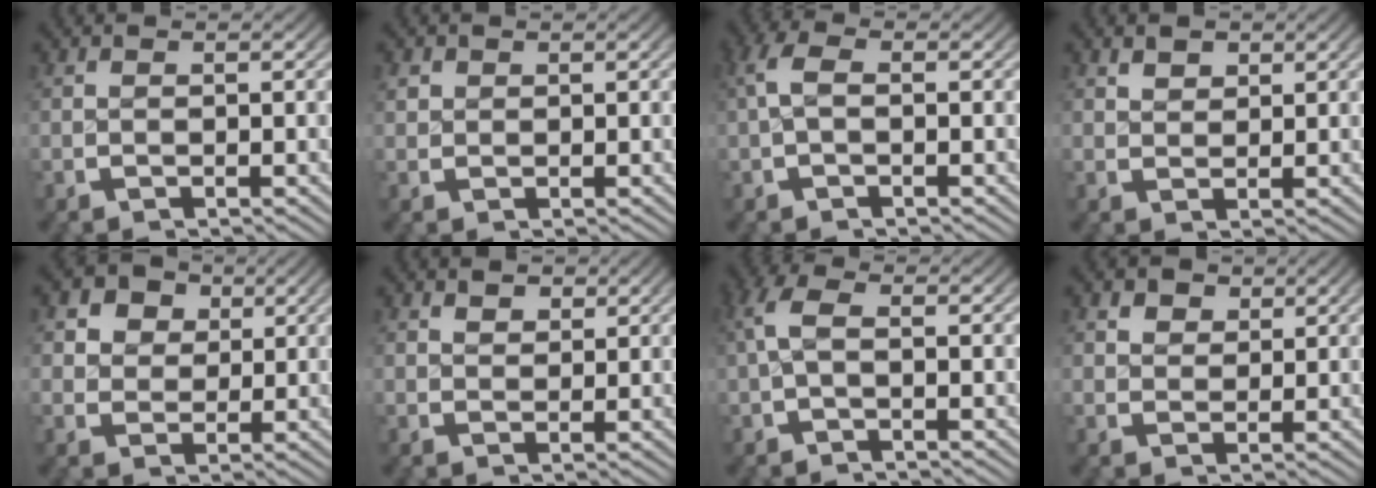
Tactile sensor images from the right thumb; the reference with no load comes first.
{"total": 1.1, "force": [0.5, 1.0, 0.1], "torque": [0.002, 0.002, 0.011]}
{"total": 2.5, "force": [0.2, 1.5, 2.0], "torque": [-0.047, 0.007, 0.001]}
{"total": 1.8, "force": [1.3, 1.1, 0.6], "torque": [0.001, -0.004, 0.026]}
{"total": 4.7, "force": [1.4, 4.0, 1.9], "torque": [-0.034, -0.011, 0.023]}
{"total": 1.7, "force": [1.3, 1.0, 0.6], "torque": [0.002, -0.004, 0.024]}
{"total": 2.9, "force": [0.2, 1.6, 2.4], "torque": [-0.055, 0.007, 0.001]}
{"total": 2.4, "force": [1.5, 1.7, 0.8], "torque": [-0.002, -0.003, 0.025]}